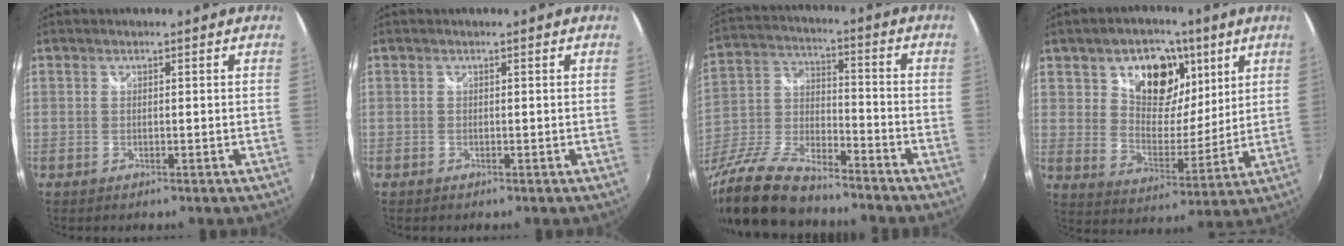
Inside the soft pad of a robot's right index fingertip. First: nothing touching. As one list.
[{"total": 0.0}, {"total": 19.9, "force": [-15.5, 6.4, 10.7], "torque": [-0.239, -0.026, -0.286]}, {"total": 14.7, "force": [7.0, 9.8, 8.4], "torque": [-0.143, 0.006, 0.118]}]